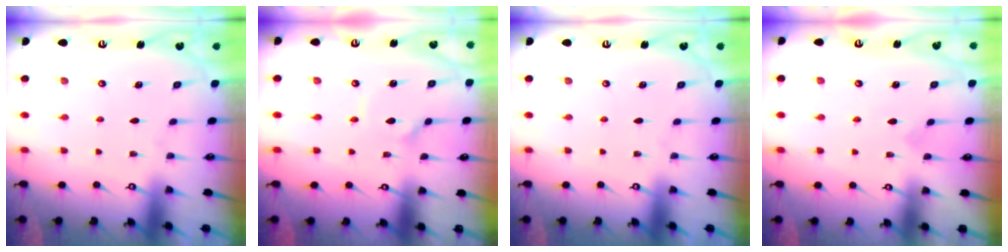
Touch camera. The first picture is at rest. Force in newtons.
{"total": 2.4, "press": 2.4, "slide": 0.1}
{"total": 0.0}
{"total": 3.3, "press": 3.3, "slide": 0.2}